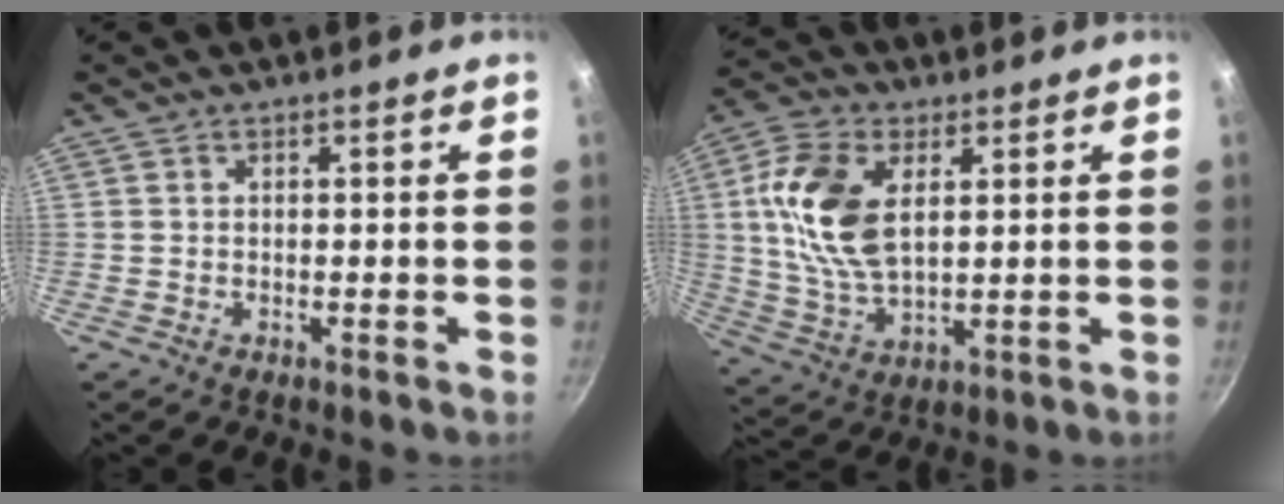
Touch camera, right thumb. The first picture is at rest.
{"total": 14.8, "force": [3.3, 8.5, 11.7], "torque": [-0.222, -0.006, 0.066]}